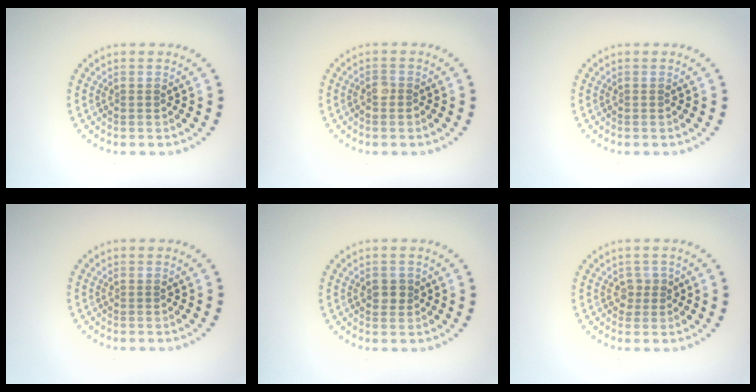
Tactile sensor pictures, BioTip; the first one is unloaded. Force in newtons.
{"total": 1.0, "press": 0.9, "slide": 0.4}
{"total": 0.0}
{"total": 0.0}
{"total": 1.4, "press": 1.4, "slide": 0.2}
{"total": 1.4, "press": 1.1, "slide": 0.9}